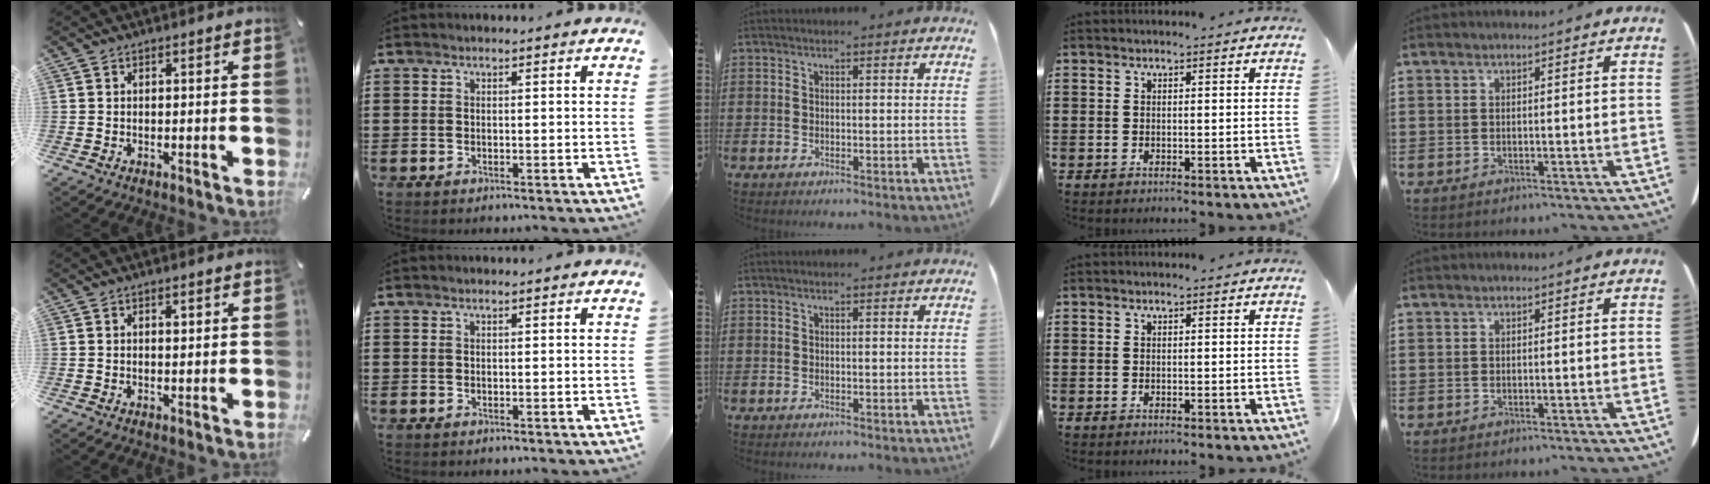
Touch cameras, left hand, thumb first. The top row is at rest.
{"thumb": {"total": 1.3, "force": [0.4, 0.7, 1.1], "torque": [-0.014, 0.001, 0.003]}}